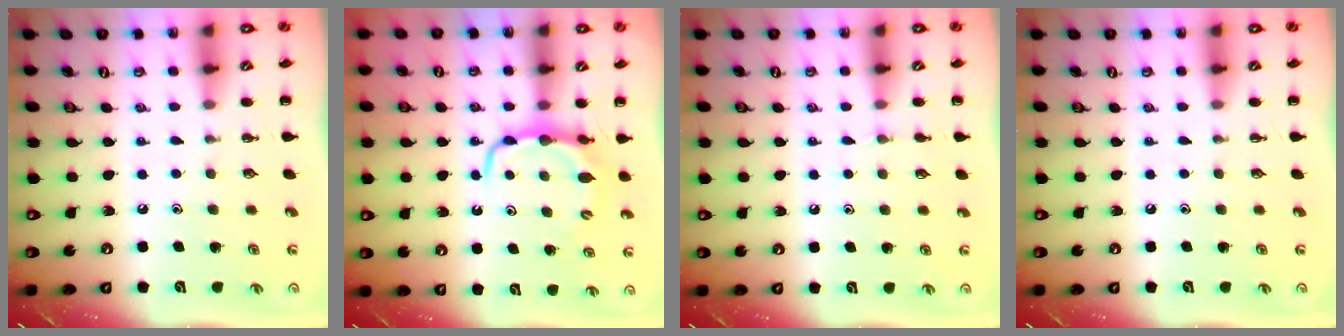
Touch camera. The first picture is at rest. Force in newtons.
{"total": 6.5, "press": 6.5, "slide": 0.3}
{"total": 3.9, "press": 3.7, "slide": 1.4}
{"total": 0.0}